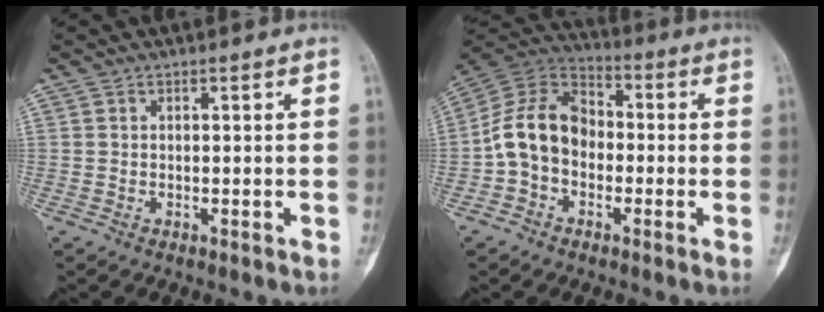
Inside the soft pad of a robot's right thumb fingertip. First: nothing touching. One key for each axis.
{"total": 12.9, "fx": -2.1, "fy": 9.6, "fz": 8.3, "tx": -0.140, "ty": 0.041, "tz": -0.052}